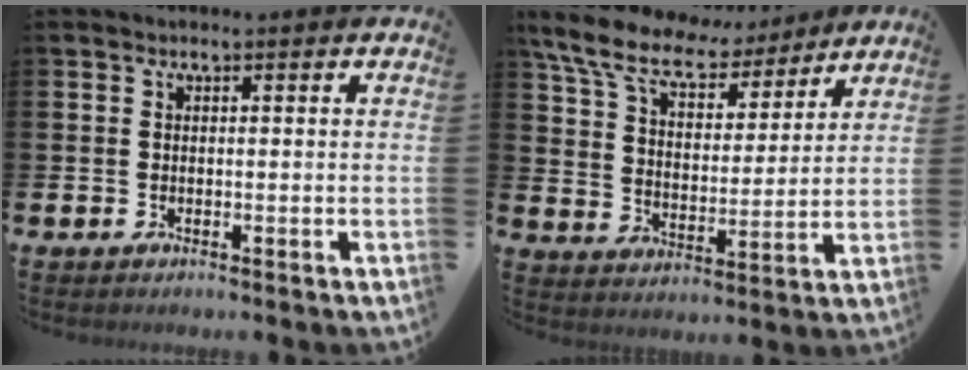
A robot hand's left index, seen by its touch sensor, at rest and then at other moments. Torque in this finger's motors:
{"motor_torque": [2.14, 0.00, 0.60, 0.21]}